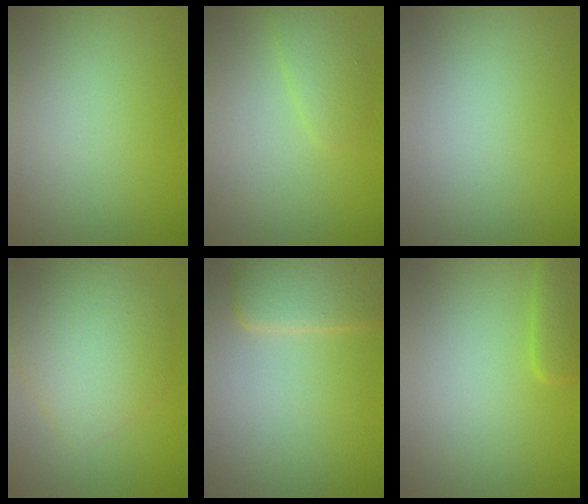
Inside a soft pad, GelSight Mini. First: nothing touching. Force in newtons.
{"total": 1.6, "press": 1.6, "slide": 0.0}
{"total": 0.0}
{"total": 5.2, "press": 5.2, "slide": 0.1}
{"total": 4.9, "press": 4.9, "slide": 0.3}
{"total": 2.0, "press": 2.0, "slide": 0.1}